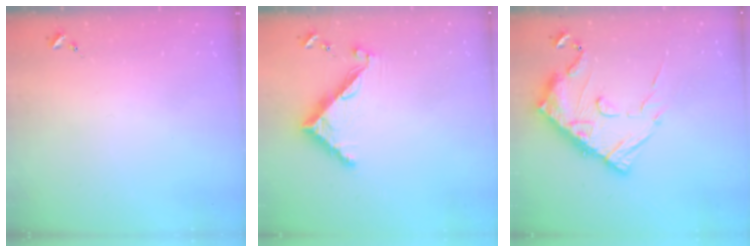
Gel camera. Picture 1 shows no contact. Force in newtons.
{"total": 7.9, "press": 7.9, "slide": 0.1}
{"total": 17.5, "press": 17.5, "slide": 1.6}